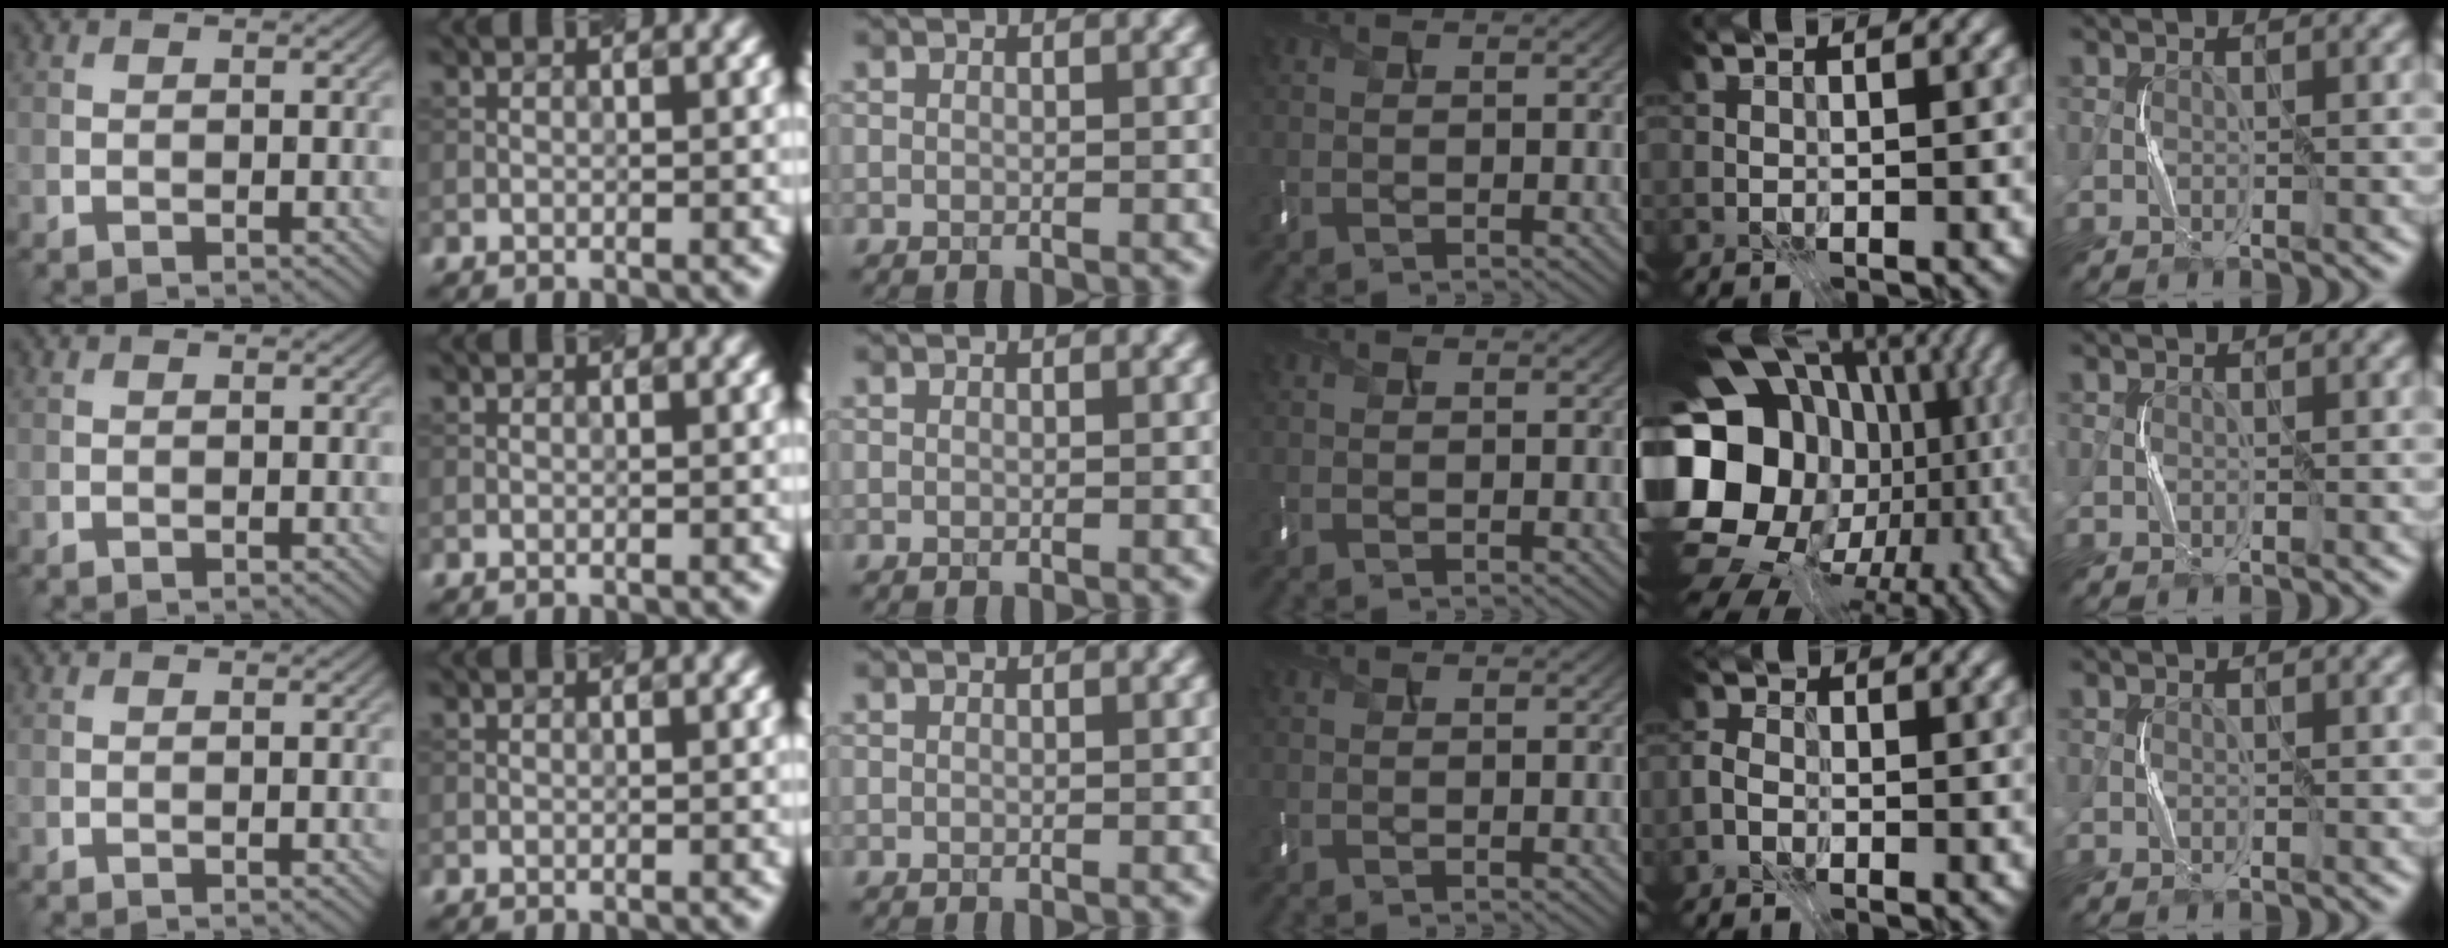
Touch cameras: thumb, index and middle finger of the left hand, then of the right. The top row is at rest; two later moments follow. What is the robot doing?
{"motion": "press", "object": "keyboard"}